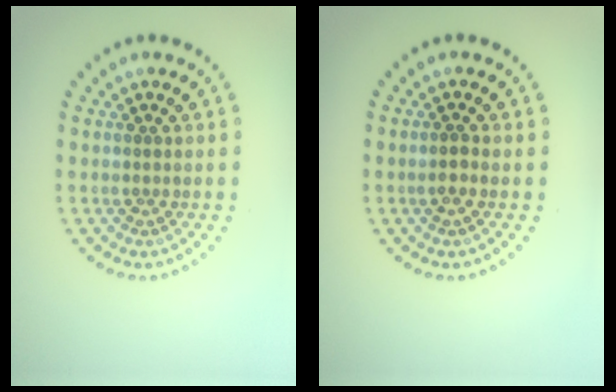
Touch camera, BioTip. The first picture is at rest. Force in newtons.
{"total": 0.7, "press": 0.5, "slide": 0.4}